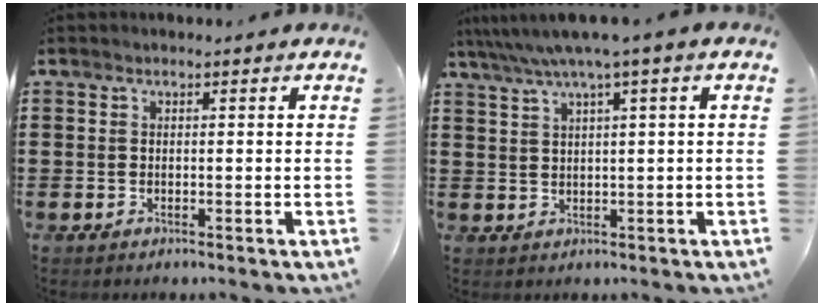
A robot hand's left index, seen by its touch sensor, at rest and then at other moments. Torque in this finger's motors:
{"motor_torque": [2.14, 0.00, 1.05, 0.21]}